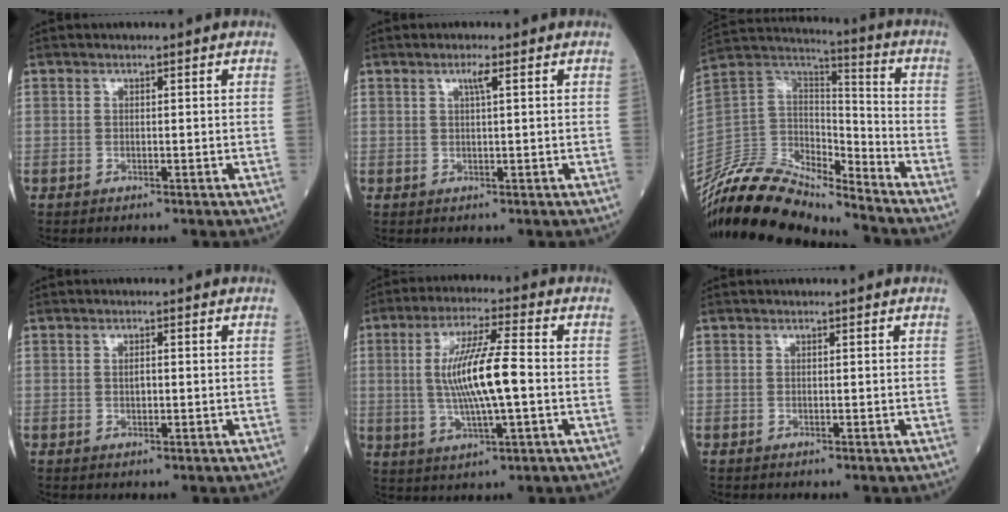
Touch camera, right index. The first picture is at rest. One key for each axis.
{"total": 1.6, "fx": 0.7, "fy": -0.2, "fz": 1.5, "tx": -0.029, "ty": 0.000, "tz": 0.013}
{"total": 18.1, "fx": -16.9, "fy": 3.3, "fz": 5.4, "tx": -0.105, "ty": 0.044, "tz": -0.312}
{"total": 1.1, "fx": 0.0, "fy": 0.5, "fz": 1.0, "tx": -0.019, "ty": 0.001, "tz": 0.002}
{"total": 11.2, "fx": -0.2, "fy": 1.2, "fz": 11.1, "tx": -0.216, "ty": 0.003, "tz": -0.002}
{"total": 0.0}